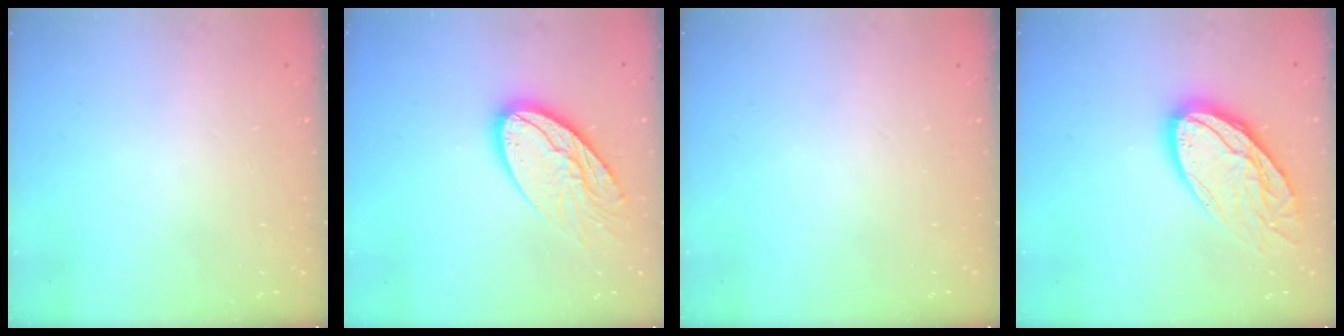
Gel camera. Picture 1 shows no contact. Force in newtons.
{"total": 14.4, "press": 14.3, "slide": 1.2}
{"total": 0.0}
{"total": 17.7, "press": 17.6, "slide": 1.7}